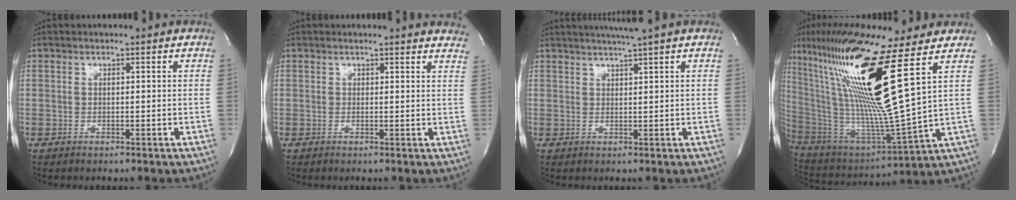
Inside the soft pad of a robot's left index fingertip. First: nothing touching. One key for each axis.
{"total": 9.3, "fx": 9.0, "fy": 1.0, "fz": 2.0, "tx": -0.005, "ty": -0.026, "tz": 0.071}
{"total": 4.1, "fx": 3.3, "fy": -1.2, "fz": 2.2, "tx": -0.037, "ty": 0.003, "tz": 0.055}
{"total": 22.3, "fx": 11.0, "fy": -1.5, "fz": 19.3, "tx": -0.380, "ty": -0.018, "tz": 0.190}